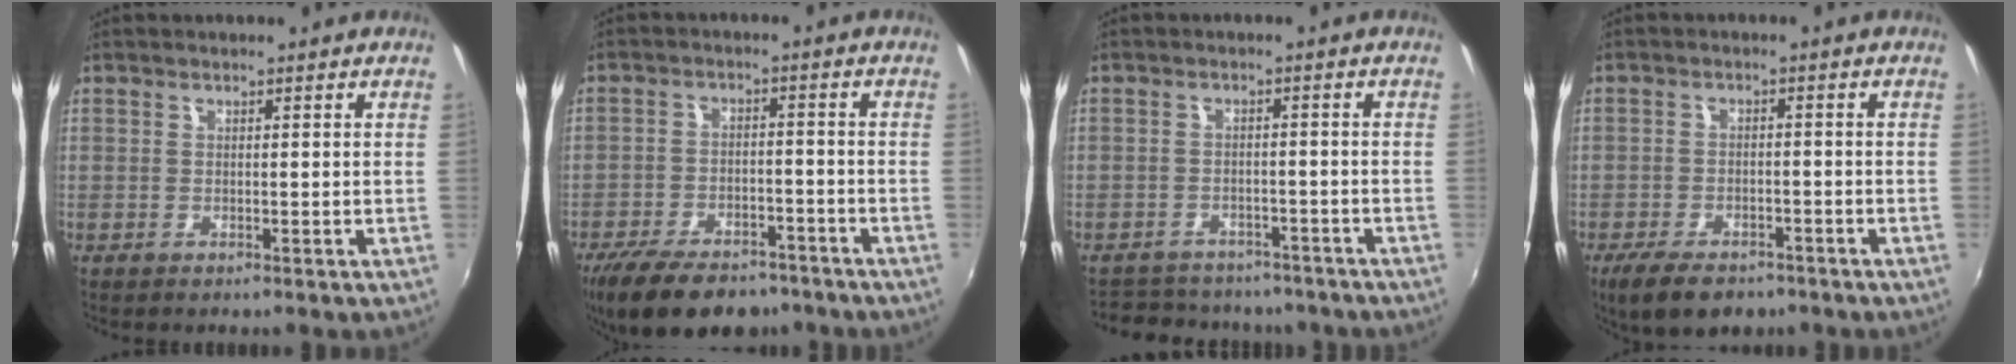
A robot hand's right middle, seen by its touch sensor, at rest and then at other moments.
{"total": 16.5, "force": [-12.3, 7.2, 8.2], "torque": [-0.178, -0.016, -0.188]}
{"total": 14.2, "force": [-12.0, 5.8, 4.9], "torque": [-0.107, 0.007, -0.156]}
{"total": 8.6, "force": [-6.2, 4.0, 4.5], "torque": [-0.108, -0.012, -0.101]}